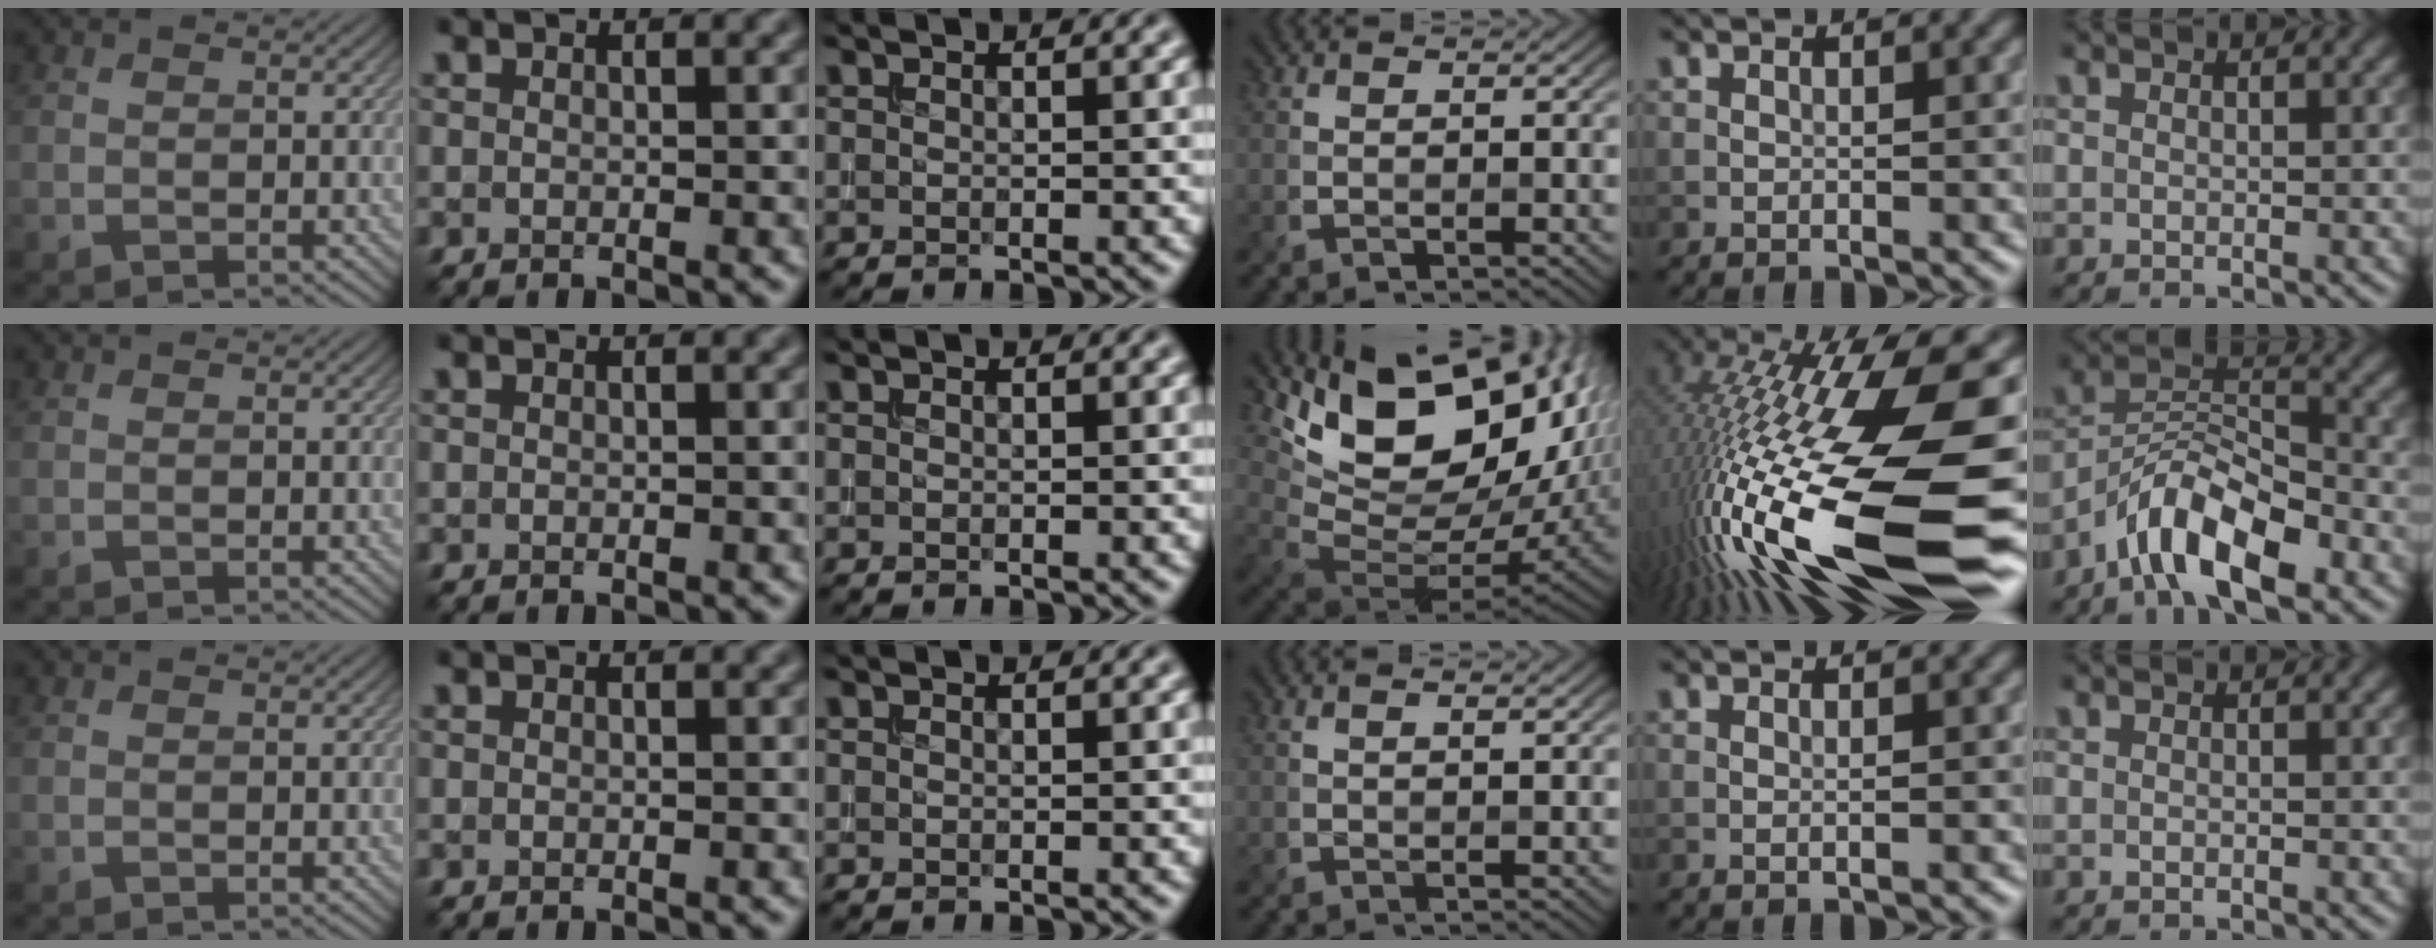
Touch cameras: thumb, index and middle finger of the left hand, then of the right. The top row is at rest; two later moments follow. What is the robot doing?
{"motion": "extract", "object": "bucket"}